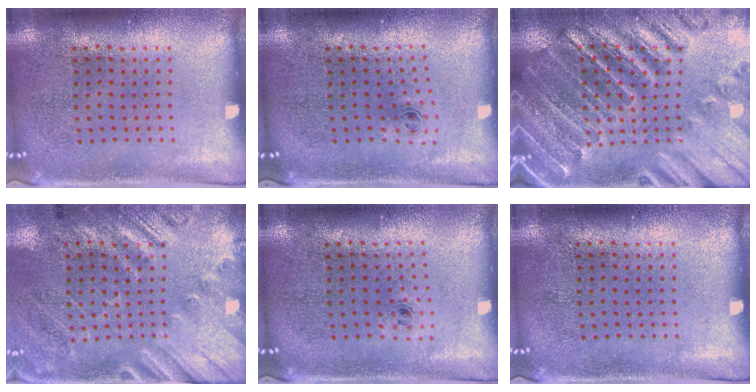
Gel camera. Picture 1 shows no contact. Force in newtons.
{"total": 0.7, "press": 0.3, "slide": 0.7}
{"total": 2.7, "press": 2.7, "slide": 0.4}
{"total": 2.5, "press": 1.8, "slide": 1.8}
{"total": 0.7, "press": 0.3, "slide": 0.6}
{"total": 0.0}